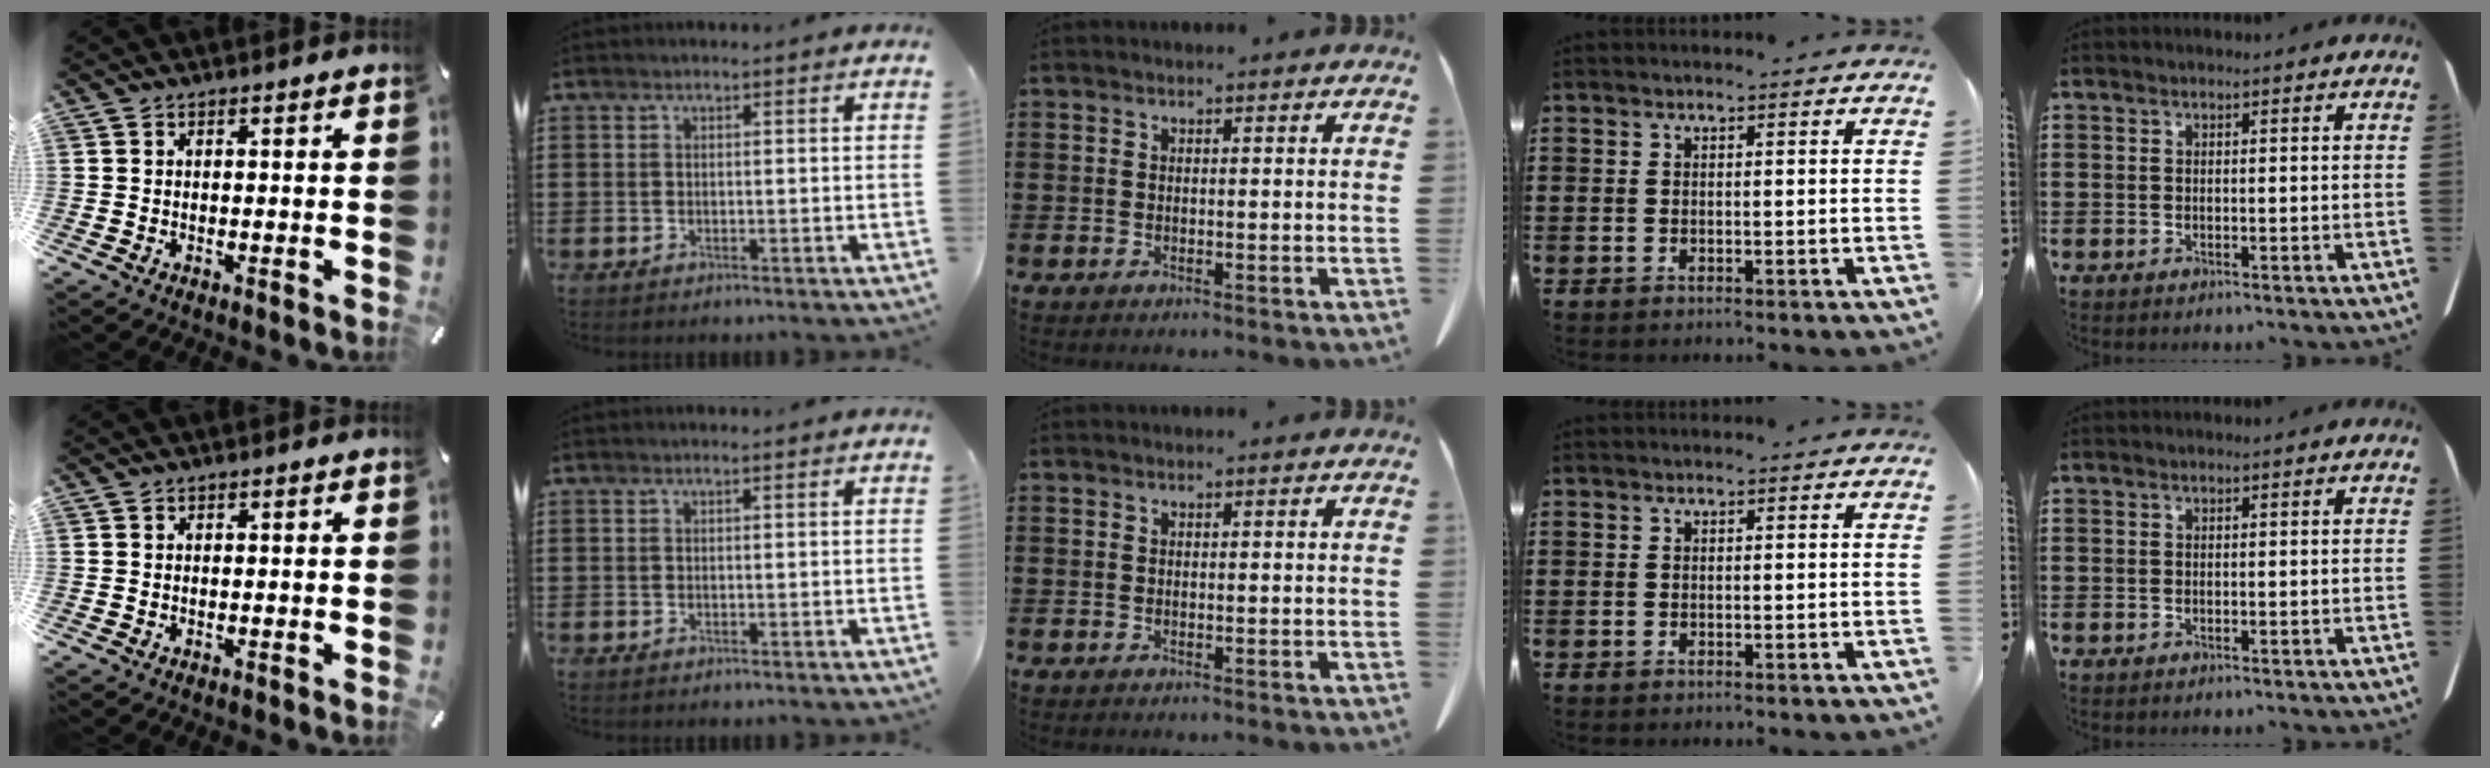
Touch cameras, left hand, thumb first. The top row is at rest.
{}